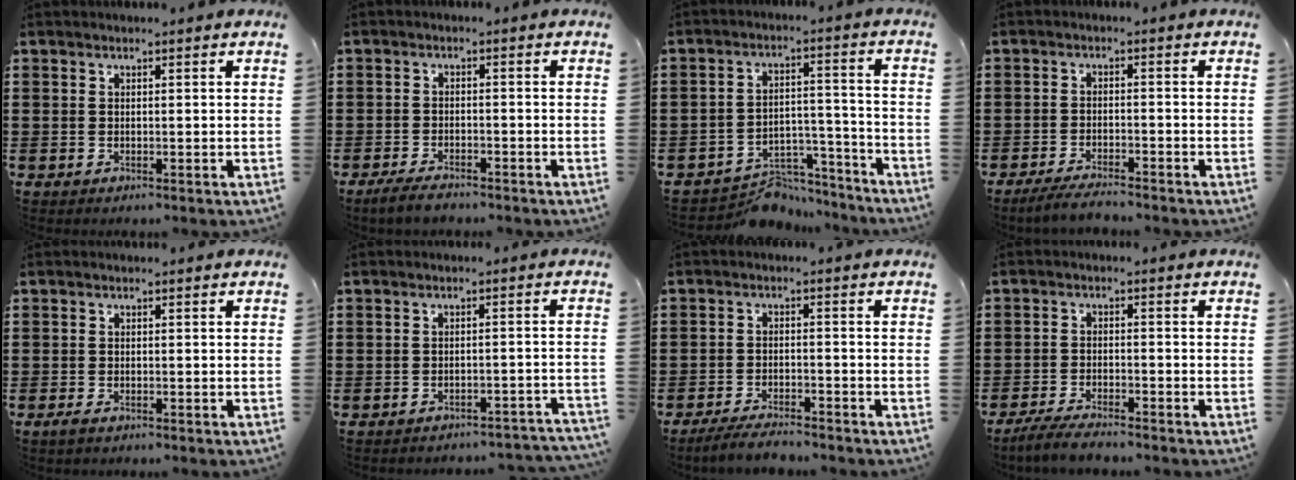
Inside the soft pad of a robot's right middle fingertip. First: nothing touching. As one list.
[{"total": 3.2, "force": [-2.9, 0.9, 1.1], "torque": [-0.027, 0.004, -0.060]}, {"total": 6.8, "force": [-6.4, 2.2, 0.8], "torque": [-0.007, 0.027, -0.125]}, {"total": 3.5, "force": [-3.3, 0.3, 1.1], "torque": [-0.027, -0.003, -0.068]}, {"total": 1.1, "force": [-0.8, 0.4, 0.6], "torque": [-0.014, 0.000, -0.017]}, {"total": 2.6, "force": [-2.6, 0.1, 0.4], "torque": [-0.009, 0.002, -0.055]}, {"total": 3.7, "force": [-3.6, 0.5, 1.0], "torque": [-0.025, 0.001, -0.074]}, {"total": 3.9, "force": [-3.7, 0.4, 1.2], "torque": [-0.027, 0.001, -0.077]}]